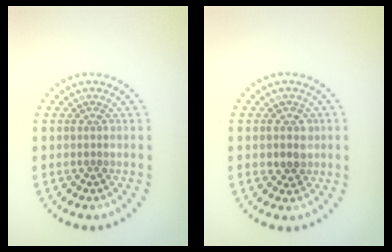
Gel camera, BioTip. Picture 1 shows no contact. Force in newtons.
{"total": 2.0, "press": 1.9, "slide": 0.5}